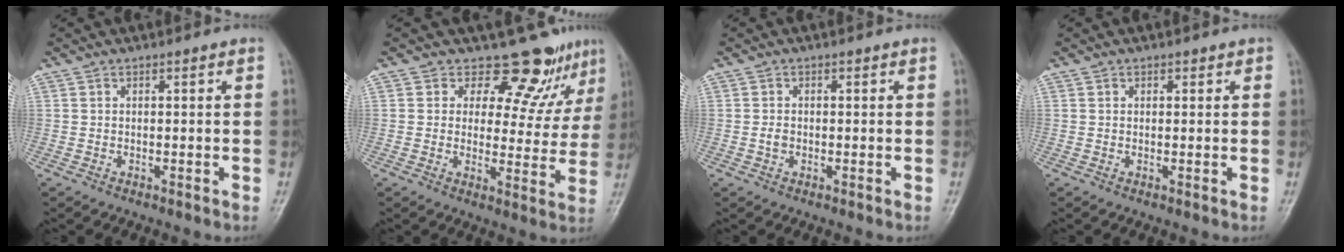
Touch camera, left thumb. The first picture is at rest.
{"total": 11.2, "force": [9.3, 5.2, 3.4], "torque": [0.004, -0.065, 0.107]}
{"total": 1.4, "force": [-0.3, 1.2, 0.8], "torque": [-0.012, 0.002, -0.006]}
{"total": 0.8, "force": [0.5, 0.7, 0.2], "torque": [0.008, -0.001, 0.003]}